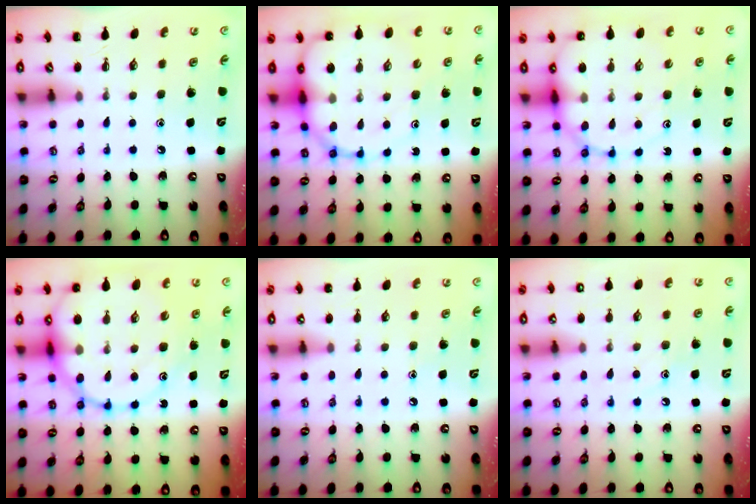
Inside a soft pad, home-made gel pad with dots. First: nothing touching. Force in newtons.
{"total": 15.1, "press": 14.6, "slide": 3.9}
{"total": 12.8, "press": 12.4, "slide": 3.1}
{"total": 22.0, "press": 21.6, "slide": 4.0}
{"total": 5.8, "press": 5.5, "slide": 1.7}
{"total": 9.0, "press": 8.9, "slide": 1.4}